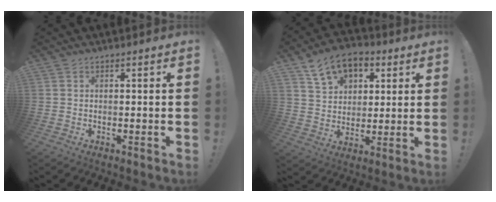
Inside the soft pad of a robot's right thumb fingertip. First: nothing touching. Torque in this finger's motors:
{"motor_torque": [0.43, 0.44, 0.20, 0.11, 0.01]}